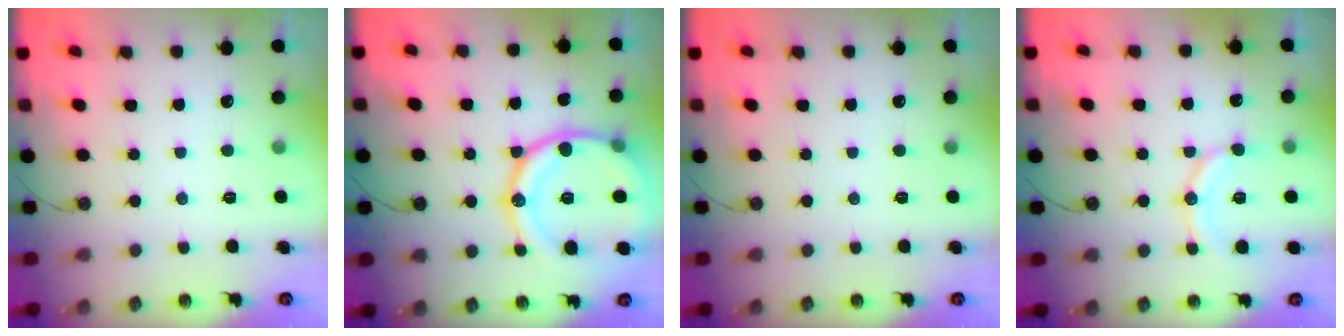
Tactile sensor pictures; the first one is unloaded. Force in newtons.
{"total": 20.8, "press": 20.7, "slide": 2.5}
{"total": 0.0}
{"total": 12.5, "press": 12.1, "slide": 3.3}